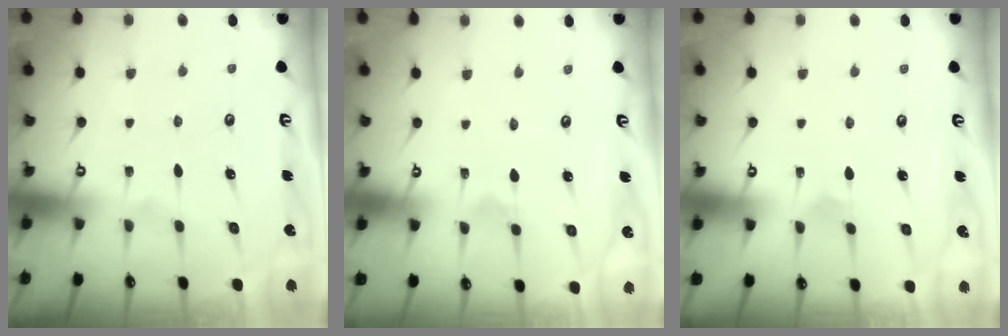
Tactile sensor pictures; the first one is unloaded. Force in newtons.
{"total": 1.4, "press": 1.4, "slide": 0.1}
{"total": 3.3, "press": 3.3, "slide": 0.2}